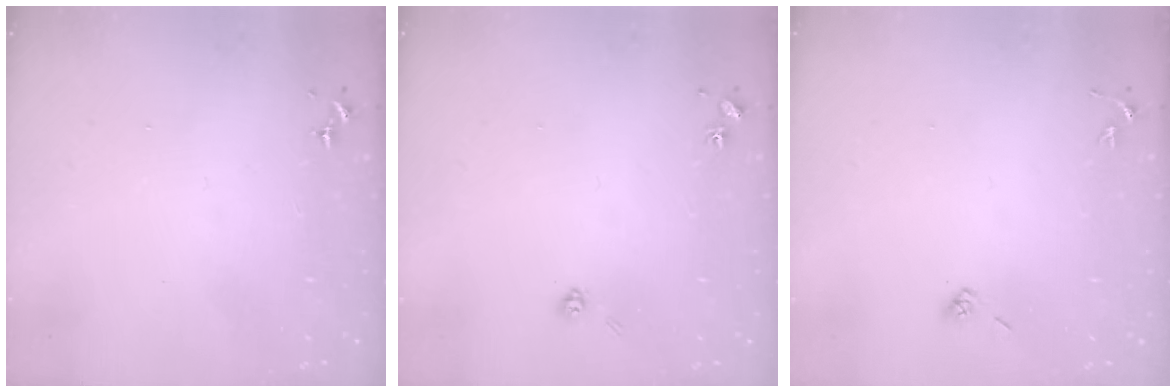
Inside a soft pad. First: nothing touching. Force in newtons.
{"total": 4.6, "press": 4.4, "slide": 1.2}
{"total": 4.2, "press": 3.9, "slide": 1.6}